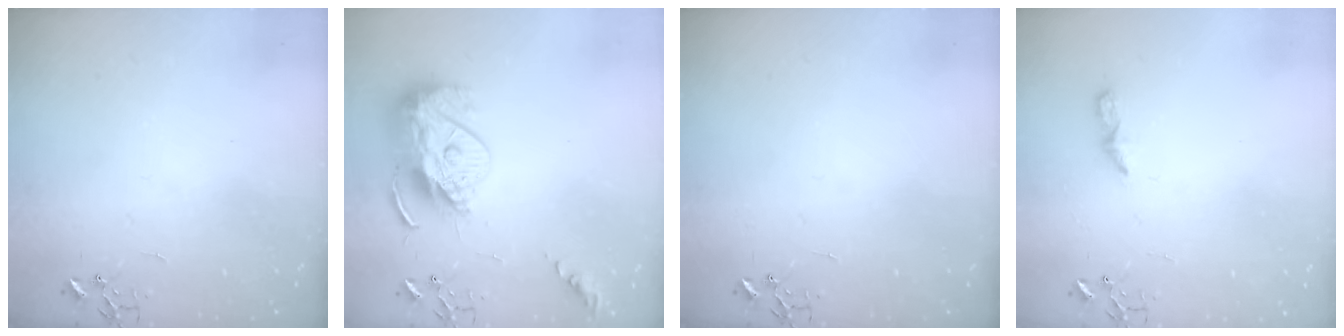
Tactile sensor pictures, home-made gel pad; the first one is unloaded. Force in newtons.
{"total": 14.0, "press": 13.9, "slide": 1.4}
{"total": 0.0}
{"total": 5.5, "press": 5.5, "slide": 0.5}